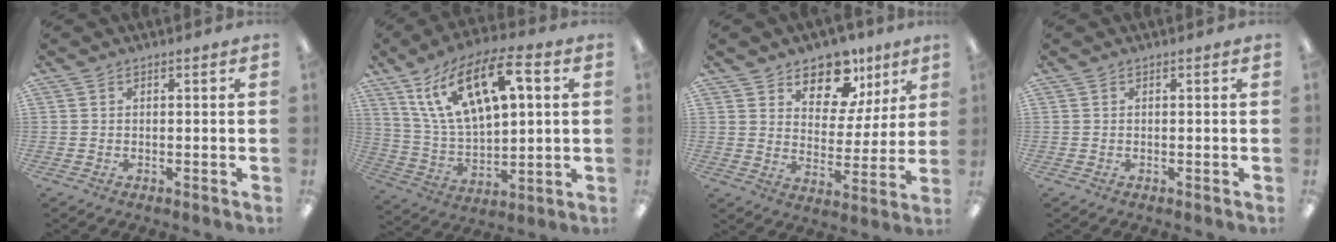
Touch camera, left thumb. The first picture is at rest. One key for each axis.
{"total": 18.8, "fx": 9.2, "fy": 8.8, "fz": 13.8, "tx": -0.261, "ty": -0.019, "tz": 0.161}
{"total": 12.1, "fx": 8.7, "fy": 7.0, "fz": 4.7, "tx": -0.068, "ty": -0.058, "tz": 0.157}
{"total": 0.0}